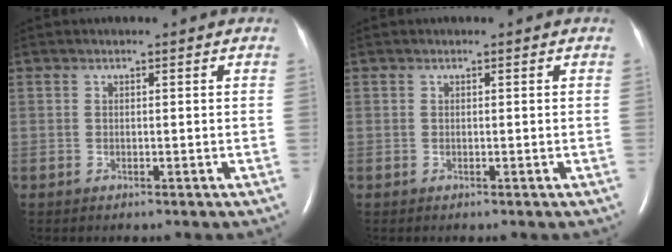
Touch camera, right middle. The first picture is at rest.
{"total": 0.0}